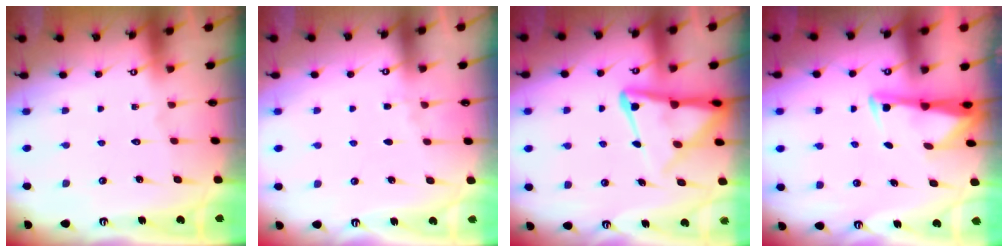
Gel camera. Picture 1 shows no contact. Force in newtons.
{"total": 3.3, "press": 3.2, "slide": 0.6}
{"total": 11.1, "press": 11.1, "slide": 1.1}
{"total": 2.9, "press": 2.9, "slide": 0.4}